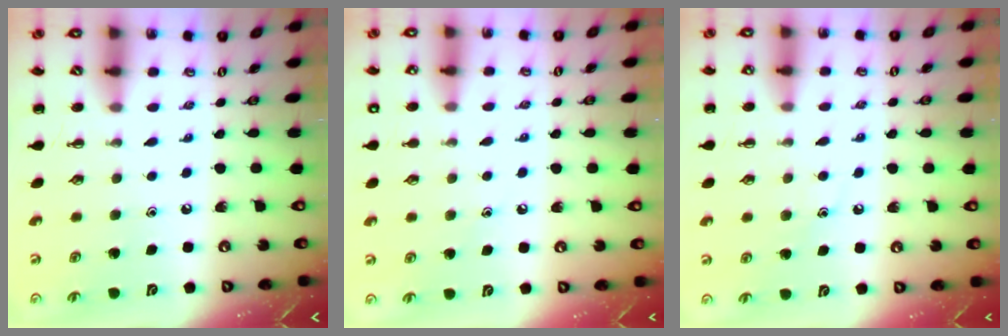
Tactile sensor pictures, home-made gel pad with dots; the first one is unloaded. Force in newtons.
{"total": 6.0, "press": 5.8, "slide": 1.7}
{"total": 7.3, "press": 7.2, "slide": 1.6}